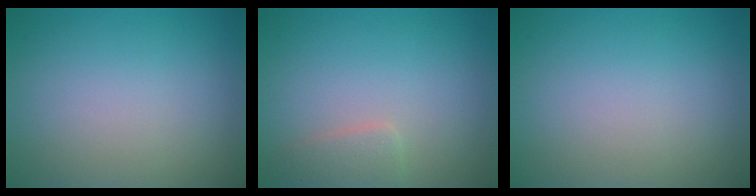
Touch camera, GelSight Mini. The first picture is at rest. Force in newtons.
{"total": 1.8, "press": 1.8, "slide": 0.2}
{"total": 0.0}